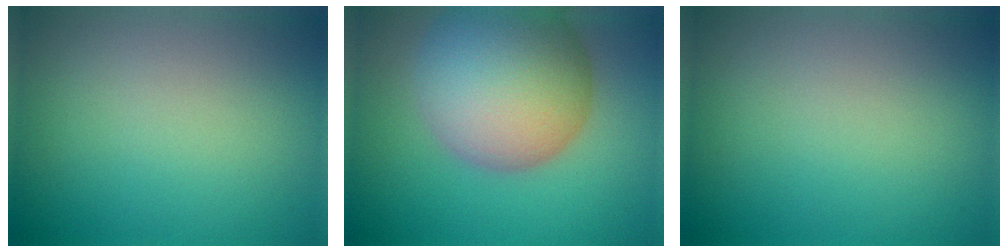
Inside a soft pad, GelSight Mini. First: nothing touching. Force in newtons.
{"total": 13.3, "press": 13.3, "slide": 0.7}
{"total": 0.0}